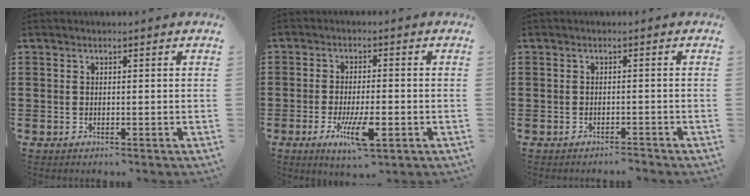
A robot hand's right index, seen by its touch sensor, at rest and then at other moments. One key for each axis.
{"total": 7.5, "fx": -2.9, "fy": 2.1, "fz": 6.6, "tx": -0.135, "ty": -0.017, "tz": -0.052}
{"total": 1.2, "fx": -1.2, "fy": 0.0, "fz": 0.2, "tx": -0.008, "ty": 0.001, "tz": -0.025}